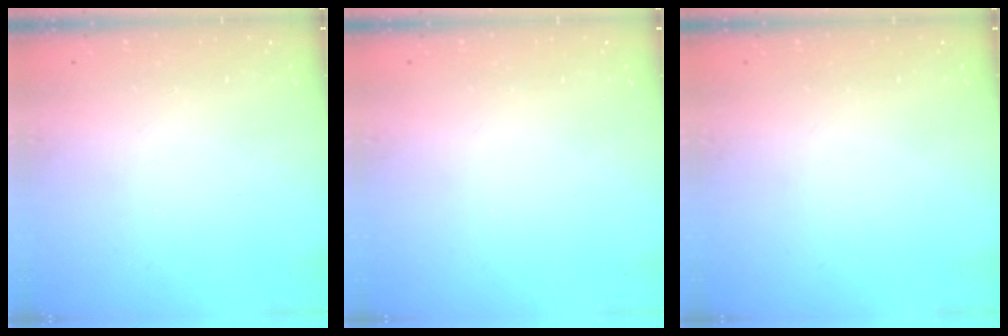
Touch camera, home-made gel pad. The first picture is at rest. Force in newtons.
{"total": 0.0}
{"total": 0.0}